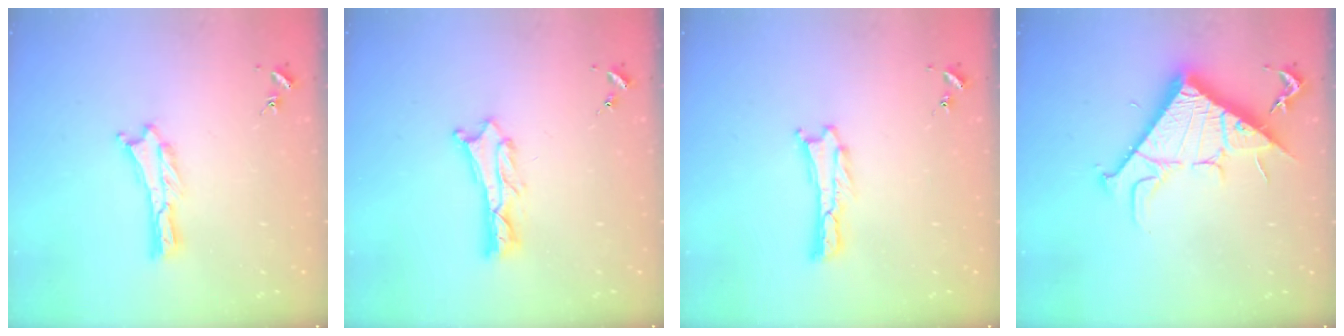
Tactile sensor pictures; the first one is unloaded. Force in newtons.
{"total": 1.8, "press": 1.8, "slide": 0.2}
{"total": 0.0}
{"total": 12.4, "press": 12.4, "slide": 0.2}